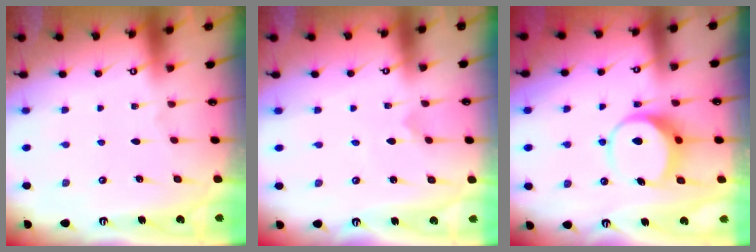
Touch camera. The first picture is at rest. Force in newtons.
{"total": 0.0}
{"total": 9.2, "press": 9.1, "slide": 0.9}